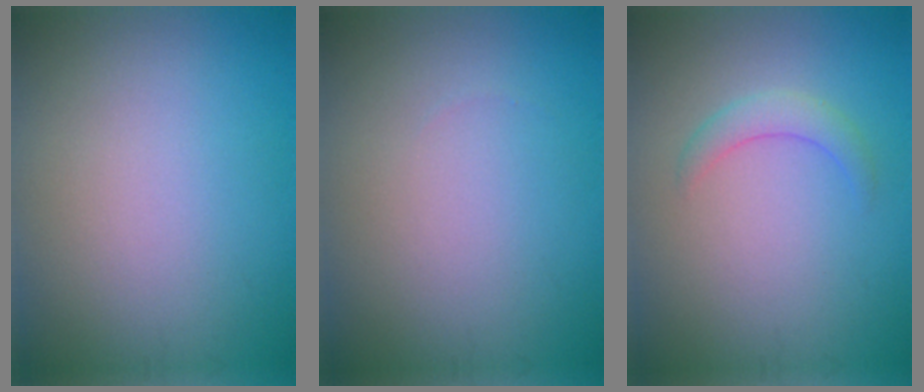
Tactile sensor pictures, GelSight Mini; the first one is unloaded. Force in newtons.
{"total": 0.0}
{"total": 1.9, "press": 1.9, "slide": 0.2}